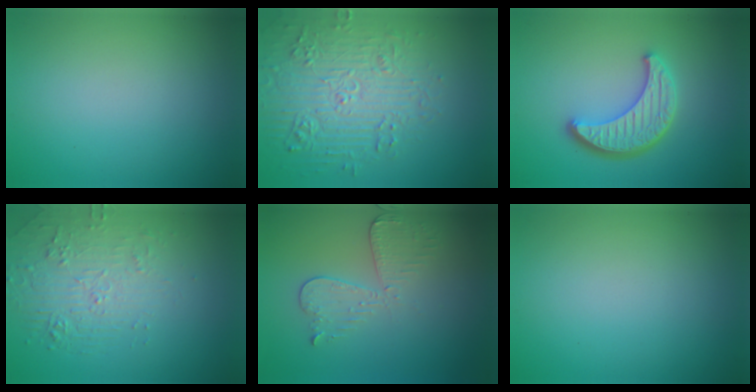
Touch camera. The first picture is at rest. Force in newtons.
{"total": 5.2, "press": 5.1, "slide": 1.3}
{"total": 4.6, "press": 3.9, "slide": 2.5}
{"total": 2.1, "press": 1.5, "slide": 1.5}
{"total": 2.9, "press": 2.6, "slide": 1.4}
{"total": 0.0}